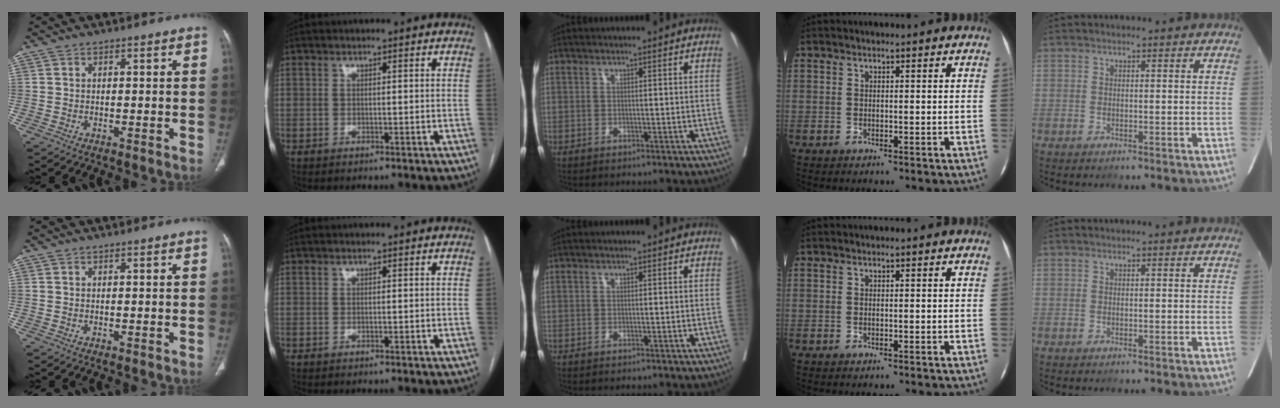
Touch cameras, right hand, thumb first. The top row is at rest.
{}